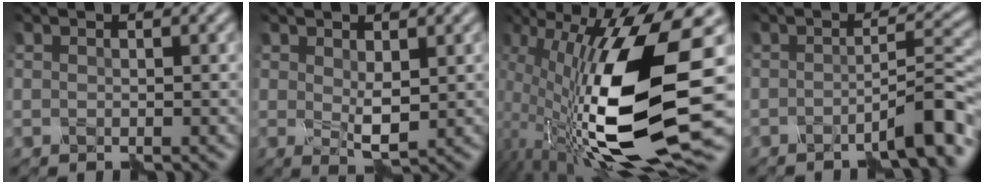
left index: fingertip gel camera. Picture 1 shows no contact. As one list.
[{"total": 2.0, "force": [0.5, 0.9, 1.7], "torque": [-0.033, -0.005, 0.011]}, {"total": 16.6, "force": [-3.4, 5.8, 15.1], "torque": [-0.296, -0.004, -0.064]}, {"total": 4.0, "force": [-2.2, 0.5, 3.2], "torque": [-0.039, 0.014, -0.049]}]